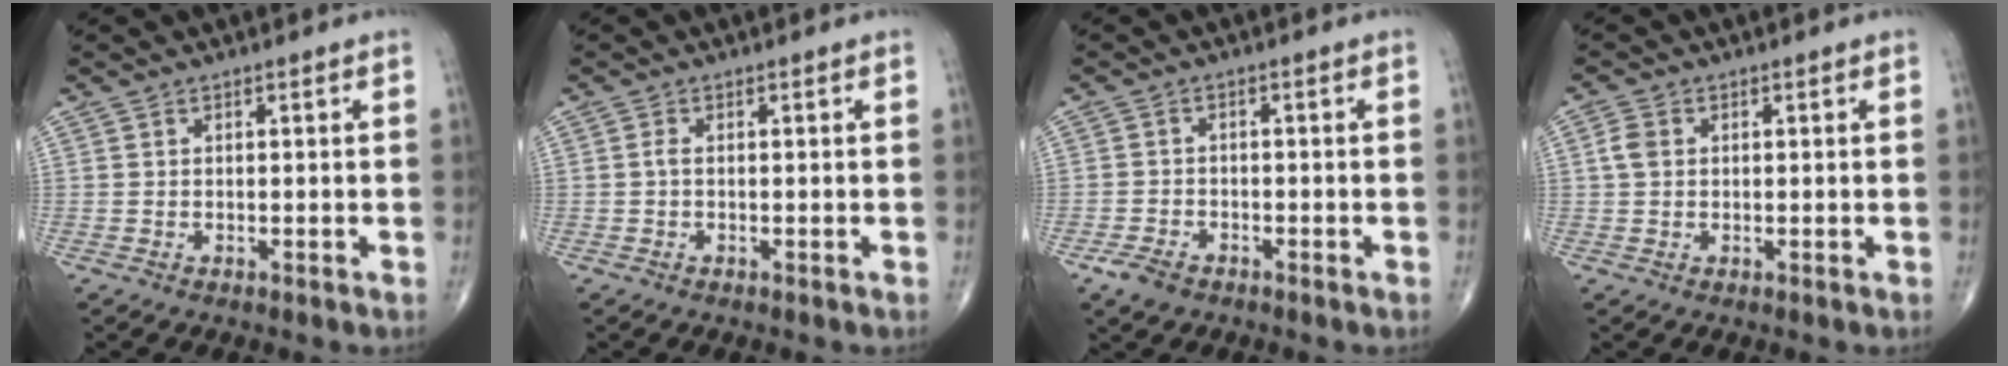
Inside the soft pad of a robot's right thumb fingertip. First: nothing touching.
{"total": 0.8, "force": [-0.1, 0.3, 0.7], "torque": [-0.016, 0.000, -0.005]}
{"total": 3.6, "force": [-2.4, 2.1, 1.8], "torque": [-0.038, 0.007, -0.041]}
{"total": 2.7, "force": [0.4, 2.0, 1.7], "torque": [-0.037, 0.007, 0.006]}